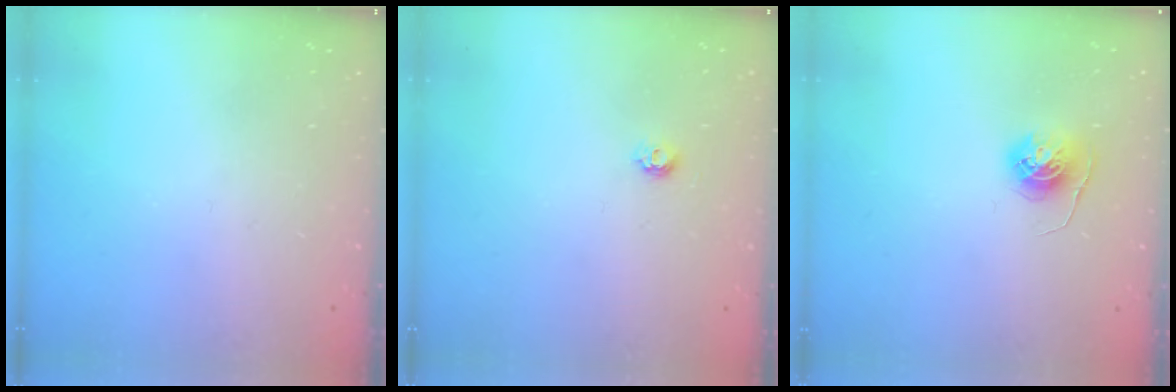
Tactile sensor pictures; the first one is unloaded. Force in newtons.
{"total": 4.3, "press": 4.2, "slide": 0.5}
{"total": 6.1, "press": 6.0, "slide": 0.6}